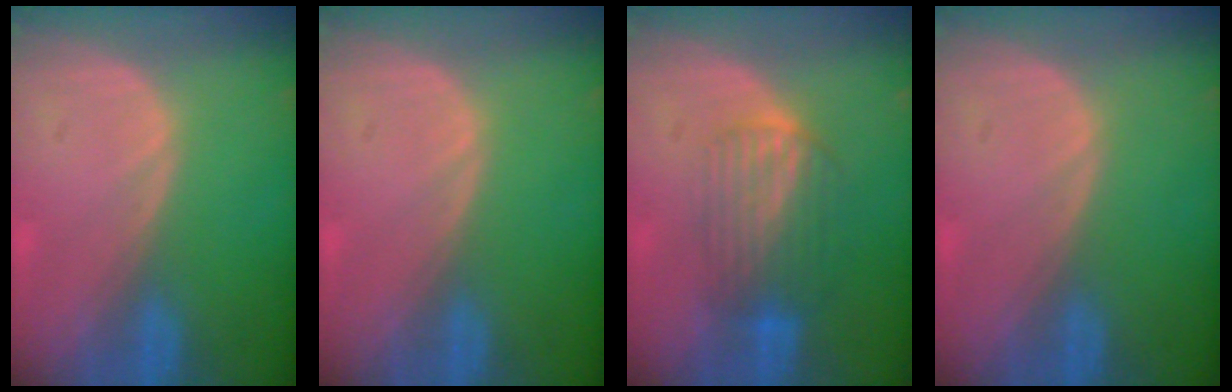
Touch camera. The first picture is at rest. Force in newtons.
{"total": 0.0}
{"total": 6.7, "press": 6.1, "slide": 2.8}
{"total": 0.0}